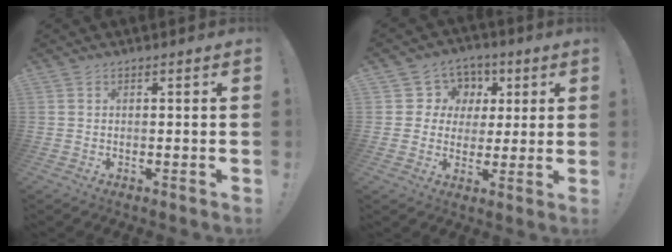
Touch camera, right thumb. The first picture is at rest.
{"total": 8.6, "force": [1.8, 8.2, 1.9], "torque": [-0.027, -0.011, 0.040]}